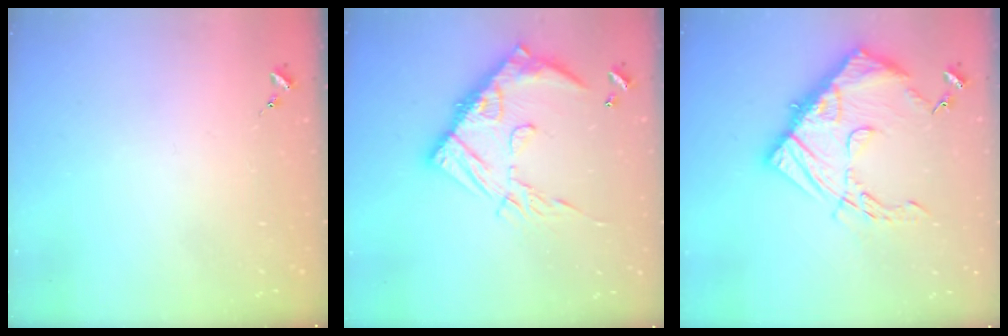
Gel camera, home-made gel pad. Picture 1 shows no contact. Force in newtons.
{"total": 18.4, "press": 18.3, "slide": 1.5}
{"total": 17.5, "press": 17.5, "slide": 1.0}